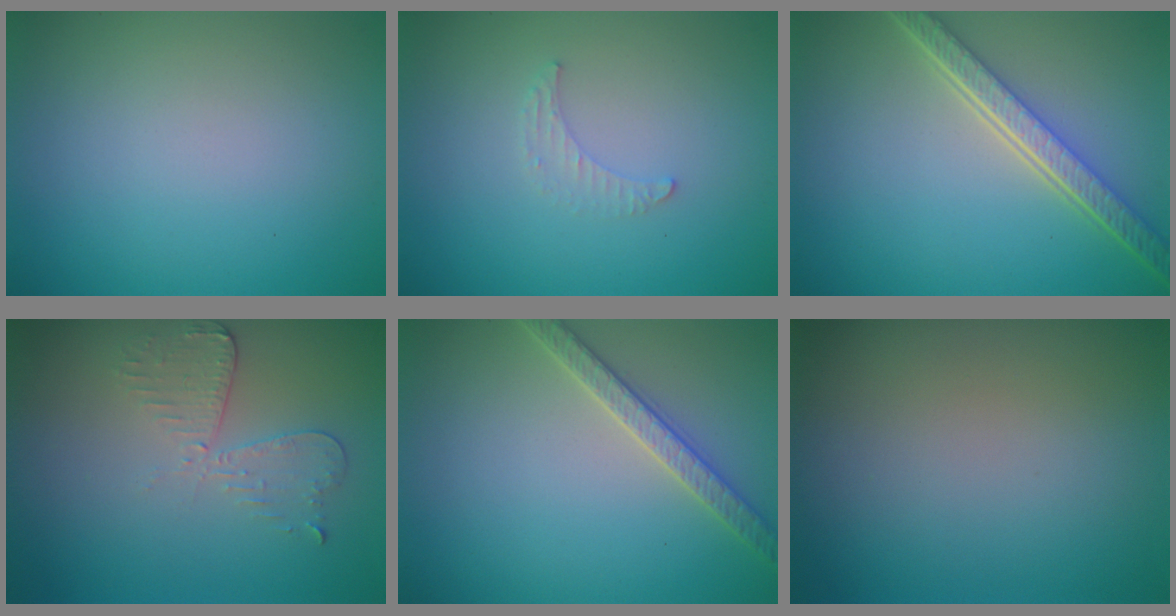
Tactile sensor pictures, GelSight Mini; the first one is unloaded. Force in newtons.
{"total": 1.1, "press": 1.1, "slide": 0.3}
{"total": 5.5, "press": 4.0, "slide": 3.8}
{"total": 3.0, "press": 2.6, "slide": 1.5}
{"total": 2.8, "press": 2.8, "slide": 0.4}
{"total": 0.0}